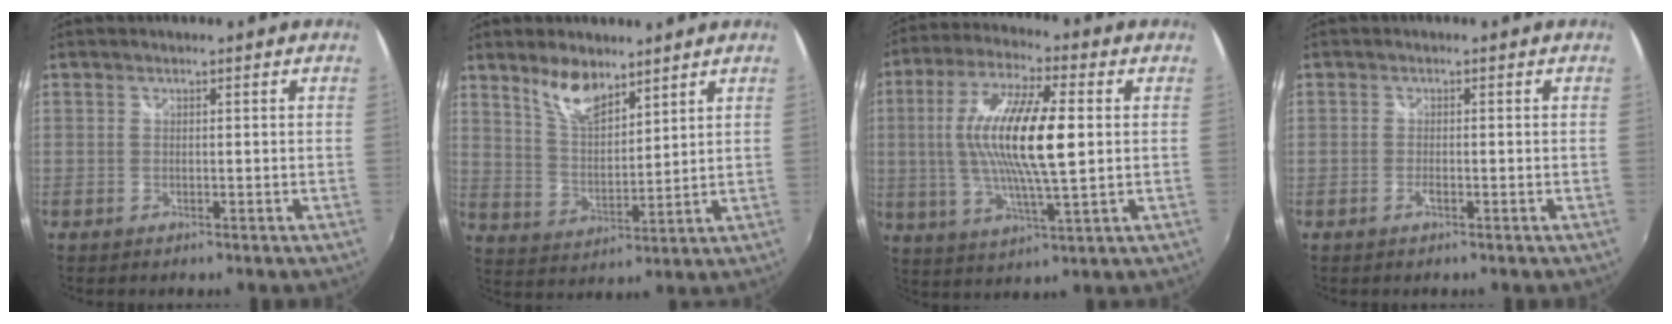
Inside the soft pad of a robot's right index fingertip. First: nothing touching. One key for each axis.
{"total": 8.5, "fx": 6.2, "fy": 3.3, "fz": 4.8, "tx": -0.085, "ty": 0.005, "tz": 0.122}
{"total": 16.6, "fx": 1.4, "fy": 3.5, "fz": 16.1, "tx": -0.305, "ty": 0.003, "tz": 0.022}
{"total": 1.0, "fx": -0.6, "fy": 0.4, "fz": 0.8, "tx": -0.017, "ty": -0.002, "tz": -0.011}